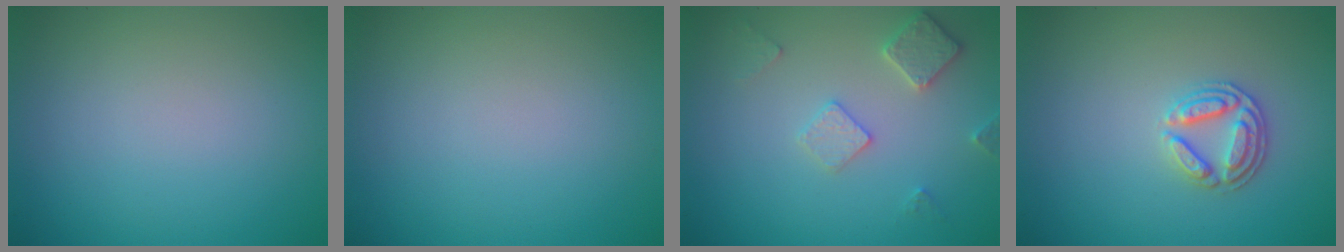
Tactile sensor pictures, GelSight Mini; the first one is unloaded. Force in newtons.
{"total": 0.0}
{"total": 2.9, "press": 2.9, "slide": 0.4}
{"total": 2.7, "press": 2.6, "slide": 0.9}